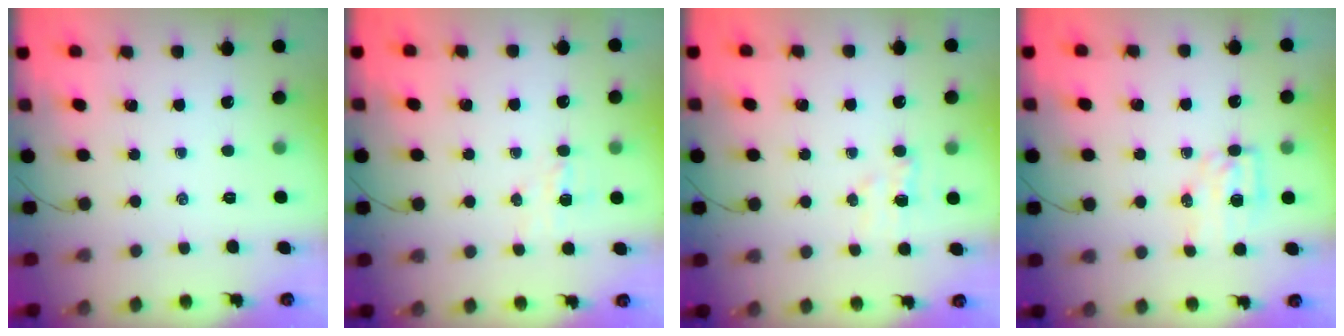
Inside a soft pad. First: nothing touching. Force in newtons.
{"total": 3.5, "press": 3.3, "slide": 1.1}
{"total": 4.4, "press": 4.2, "slide": 1.3}
{"total": 5.7, "press": 5.6, "slide": 1.0}